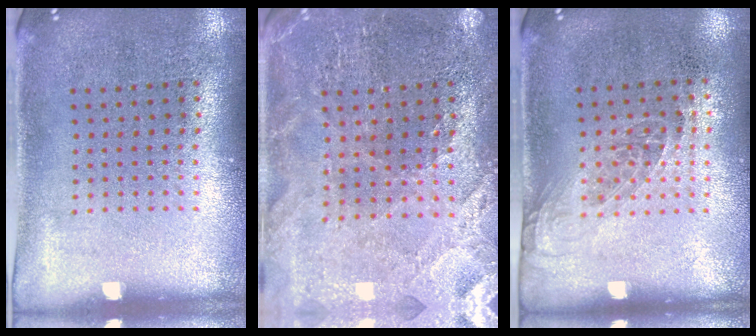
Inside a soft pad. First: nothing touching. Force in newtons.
{"total": 1.5, "press": 1.4, "slide": 0.3}
{"total": 1.2, "press": 1.0, "slide": 0.7}